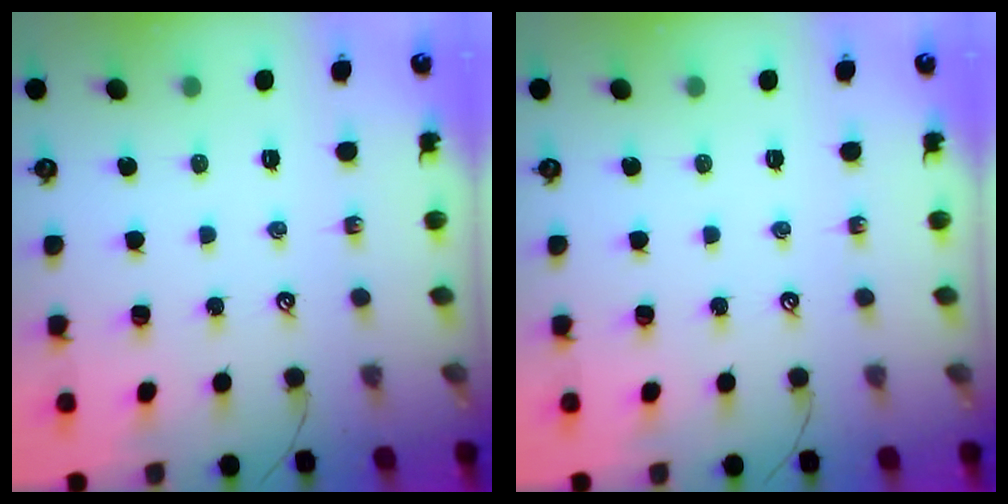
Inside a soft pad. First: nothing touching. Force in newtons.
{"total": 0.0}